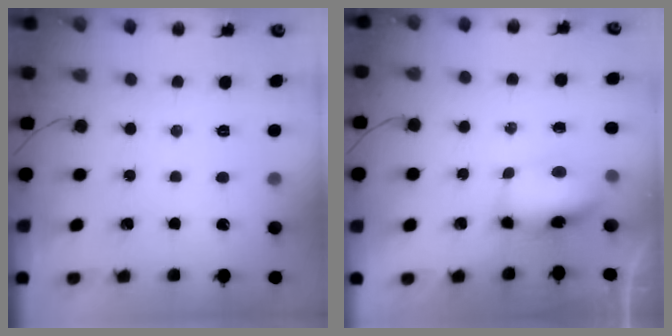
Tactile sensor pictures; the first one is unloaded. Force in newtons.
{"total": 8.1, "press": 7.5, "slide": 3.2}